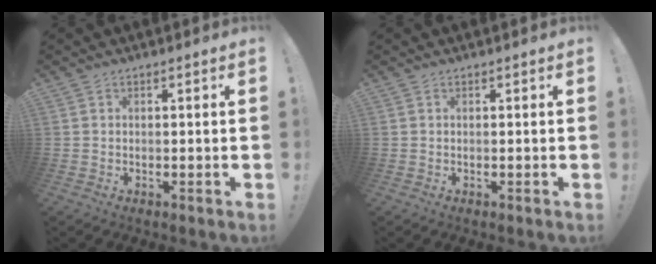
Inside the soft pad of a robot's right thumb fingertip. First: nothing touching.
{"total": 0.0}